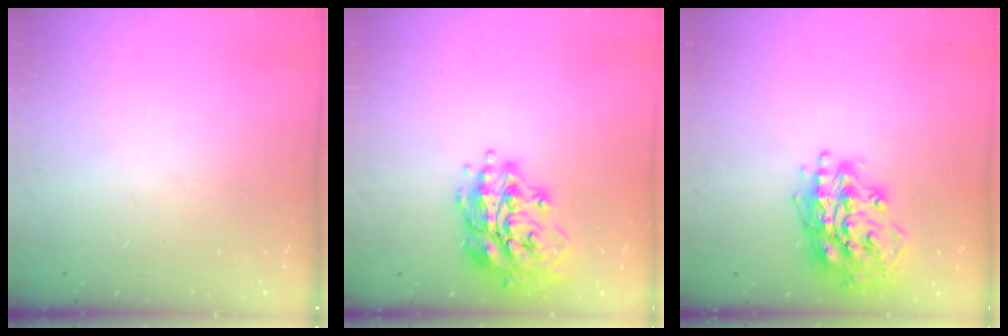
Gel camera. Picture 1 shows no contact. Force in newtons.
{"total": 16.1, "press": 15.9, "slide": 2.1}
{"total": 17.5, "press": 17.5, "slide": 0.9}